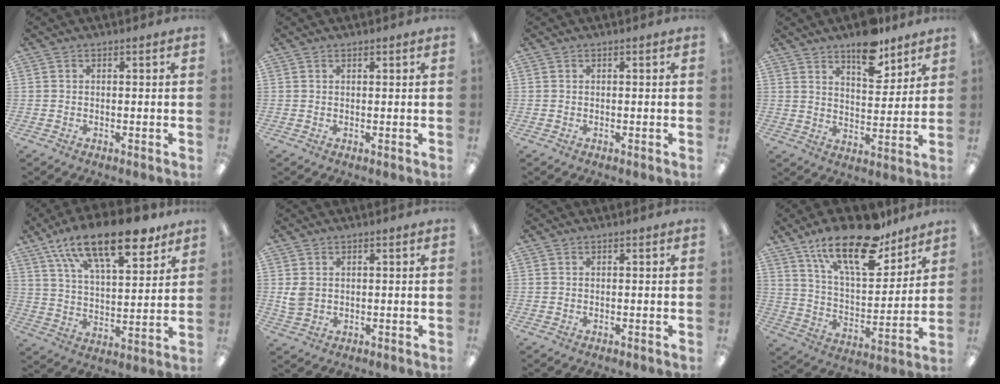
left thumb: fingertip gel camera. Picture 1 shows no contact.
{"total": 0.5, "force": [0.5, 0.2, 0.1], "torque": [-0.002, 0.001, 0.009]}
{"total": 0.0}
{"total": 10.7, "force": [8.4, 4.4, 5.2], "torque": [-0.052, -0.055, 0.141]}
{"total": 19.8, "force": [13.4, 7.6, 12.5], "torque": [-0.203, -0.066, 0.226]}
{"total": 3.4, "force": [0.8, 2.7, 1.8], "torque": [-0.028, 0.001, 0.014]}
{"total": 0.0}
{"total": 20.6, "force": [14.7, 7.8, 12.1], "torque": [-0.203, -0.083, 0.252]}